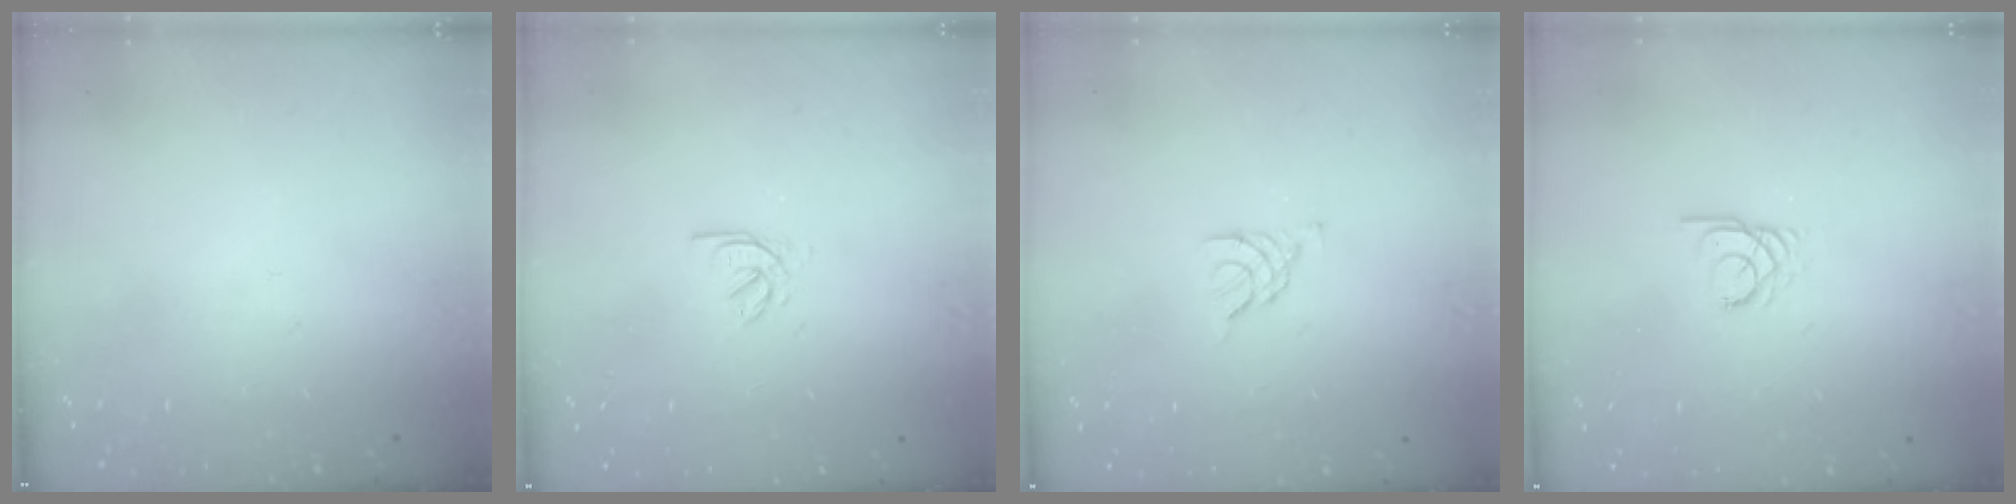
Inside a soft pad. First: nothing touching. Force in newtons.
{"total": 2.2, "press": 2.2, "slide": 0.4}
{"total": 3.3, "press": 3.2, "slide": 0.7}
{"total": 2.4, "press": 2.4, "slide": 0.3}